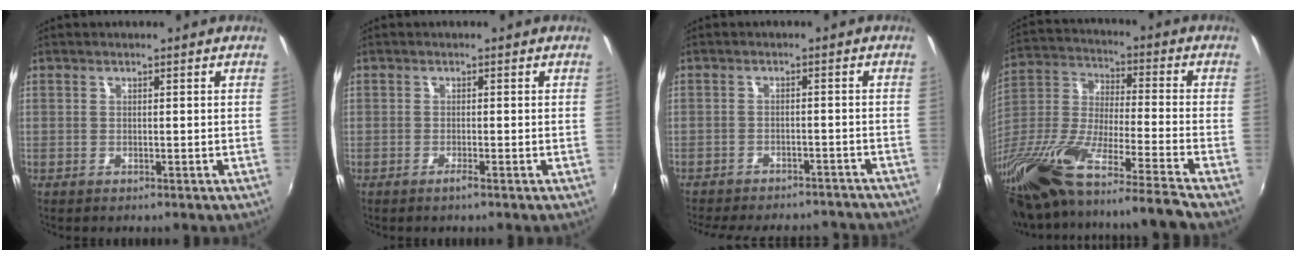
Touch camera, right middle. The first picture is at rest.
{"total": 0.9, "force": [-0.7, -0.2, 0.6], "torque": [-0.013, -0.003, -0.016]}
{"total": 16.9, "force": [-14.7, 5.4, 6.2], "torque": [-0.137, -0.001, -0.185]}
{"total": 24.2, "force": [-17.9, 0.6, 16.3], "torque": [-0.274, -0.067, -0.316]}